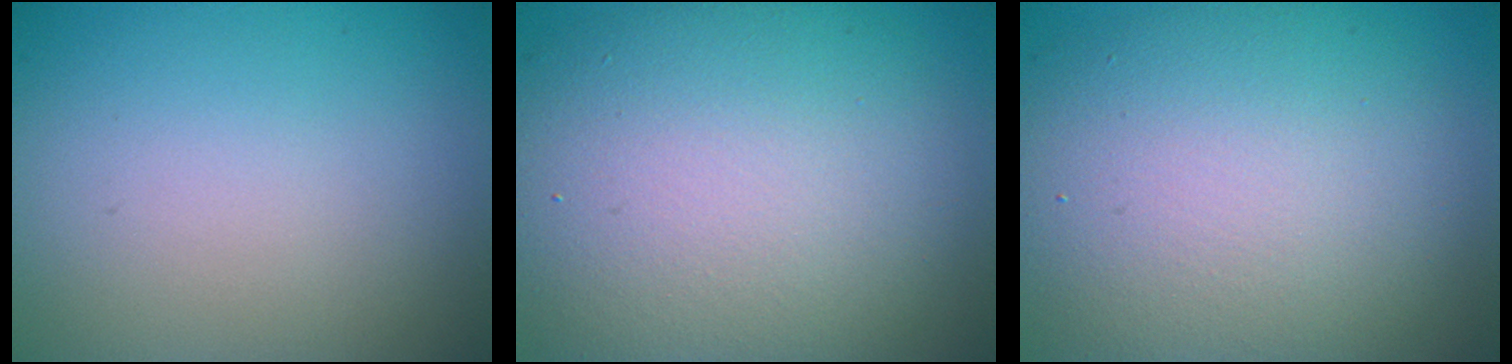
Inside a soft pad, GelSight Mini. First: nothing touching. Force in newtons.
{"total": 10.9, "press": 10.9, "slide": 0.9}
{"total": 9.8, "press": 9.8, "slide": 0.9}